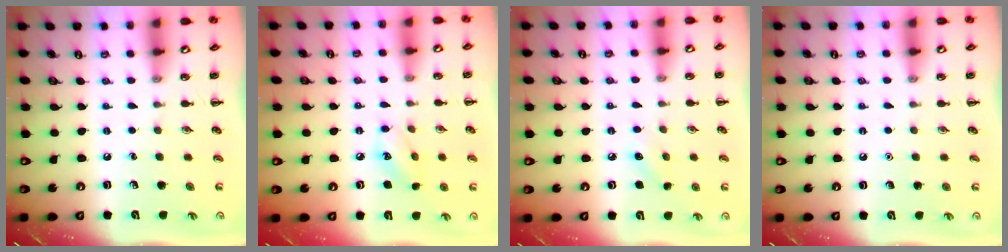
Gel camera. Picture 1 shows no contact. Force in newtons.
{"total": 6.6, "press": 6.6, "slide": 0.9}
{"total": 6.2, "press": 6.0, "slide": 1.7}
{"total": 1.6, "press": 1.6, "slide": 0.1}